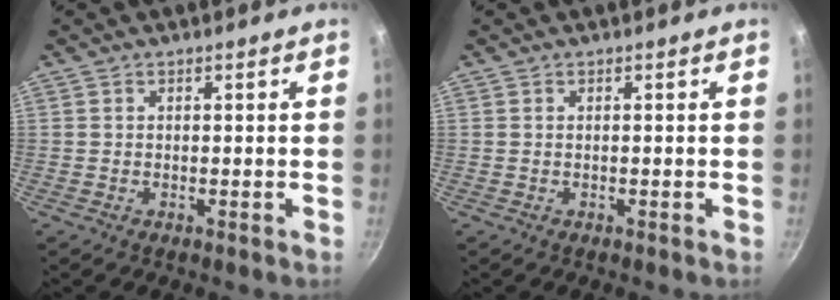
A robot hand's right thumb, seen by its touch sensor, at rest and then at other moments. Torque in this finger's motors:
{"motor_torque": [-0.35, 0.52, -0.17, 0.23, 0.05]}